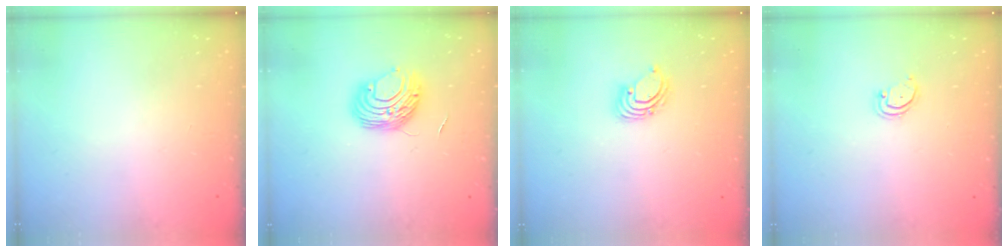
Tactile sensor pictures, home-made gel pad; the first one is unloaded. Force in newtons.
{"total": 9.3, "press": 9.3, "slide": 0.5}
{"total": 3.1, "press": 3.1, "slide": 0.2}
{"total": 2.6, "press": 2.6, "slide": 0.2}